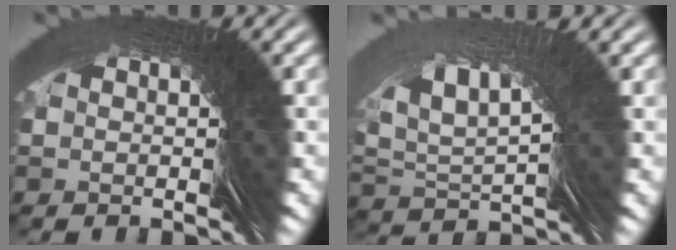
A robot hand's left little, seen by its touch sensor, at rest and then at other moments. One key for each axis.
{"total": 4.3, "fx": 3.6, "fy": -1.9, "fz": 1.4, "tx": -0.019, "ty": 0.032, "tz": 0.053}